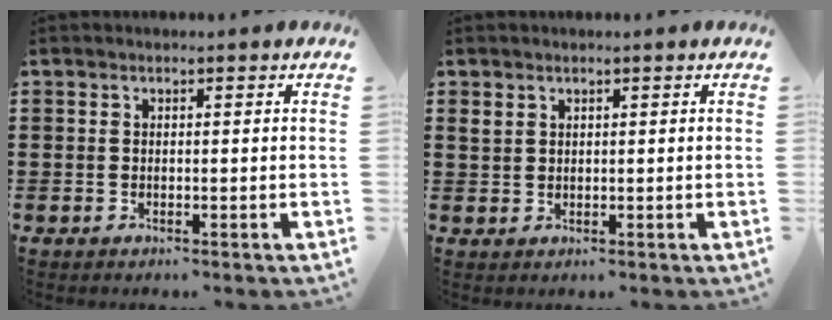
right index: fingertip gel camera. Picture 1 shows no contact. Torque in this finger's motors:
{"motor_torque": [1.20, 0.94, -0.04, -0.02]}